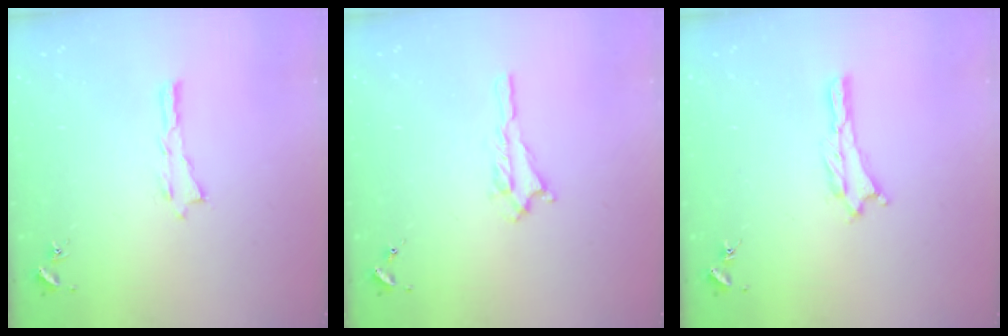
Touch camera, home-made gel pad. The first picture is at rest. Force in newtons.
{"total": 1.3, "press": 1.3, "slide": 0.2}
{"total": 0.0}